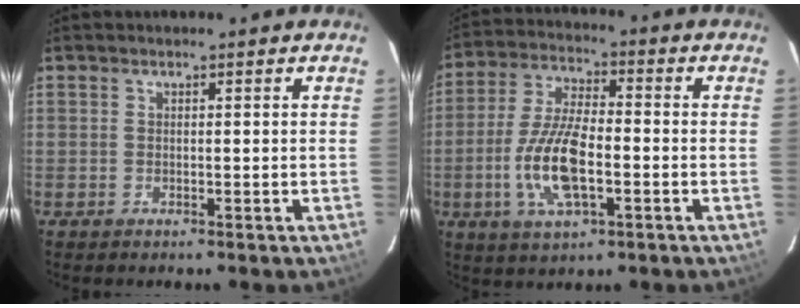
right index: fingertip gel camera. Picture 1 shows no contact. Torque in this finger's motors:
{"motor_torque": [1.86, -0.28, 0.38, 0.19]}